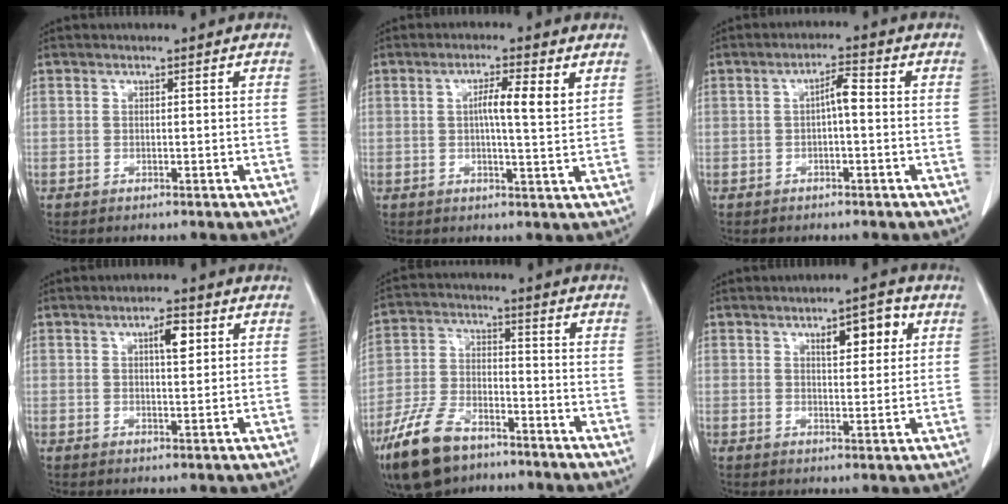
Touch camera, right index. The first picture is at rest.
{"total": 5.6, "force": [1.9, 0.5, 5.2], "torque": [-0.090, 0.004, 0.028]}
{"total": 3.1, "force": [-0.1, 0.6, 3.0], "torque": [-0.054, 0.010, -0.001]}
{"total": 3.7, "force": [1.5, 1.0, 3.3], "torque": [-0.057, 0.001, 0.023]}
{"total": 11.9, "force": [-8.1, 5.5, 6.7], "torque": [-0.151, -0.010, -0.151]}
{"total": 5.9, "force": [2.6, 1.9, 4.9], "torque": [-0.075, 0.007, 0.039]}